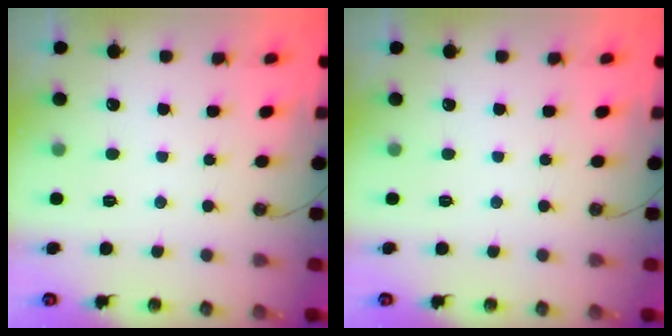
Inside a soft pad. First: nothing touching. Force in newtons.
{"total": 0.0}